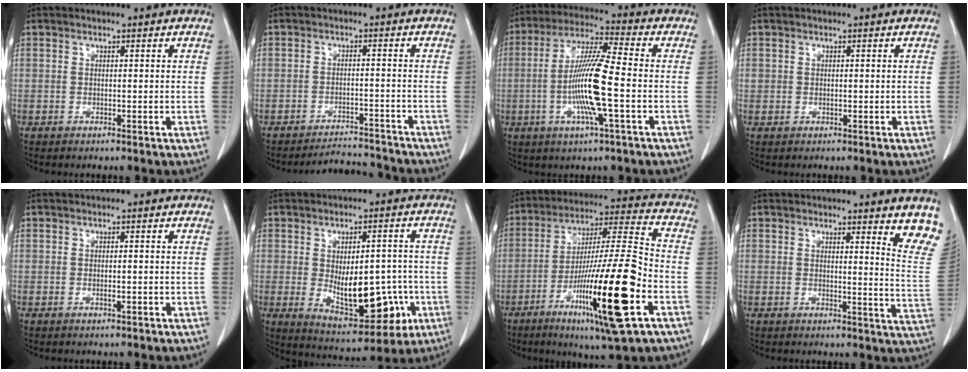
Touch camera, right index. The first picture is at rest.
{"total": 5.4, "force": [-5.3, 0.6, -0.6], "torque": [0.013, 0.010, -0.083]}
{"total": 12.3, "force": [-2.4, 0.2, 12.1], "torque": [-0.235, -0.004, -0.054]}
{"total": 0.6, "force": [0.1, 0.6, 0.3], "torque": [-0.004, 0.005, 0.002]}
{"total": 1.0, "force": [-0.3, 0.1, 0.9], "torque": [-0.016, -0.001, -0.003]}
{"total": 13.4, "force": [-2.6, 5.9, 11.8], "torque": [-0.174, -0.002, -0.020]}
{"total": 21.3, "force": [-8.1, 0.9, 19.7], "torque": [-0.336, -0.026, -0.137]}
{"total": 7.9, "force": [6.2, 0.2, 4.8], "torque": [-0.039, -0.038, 0.045]}